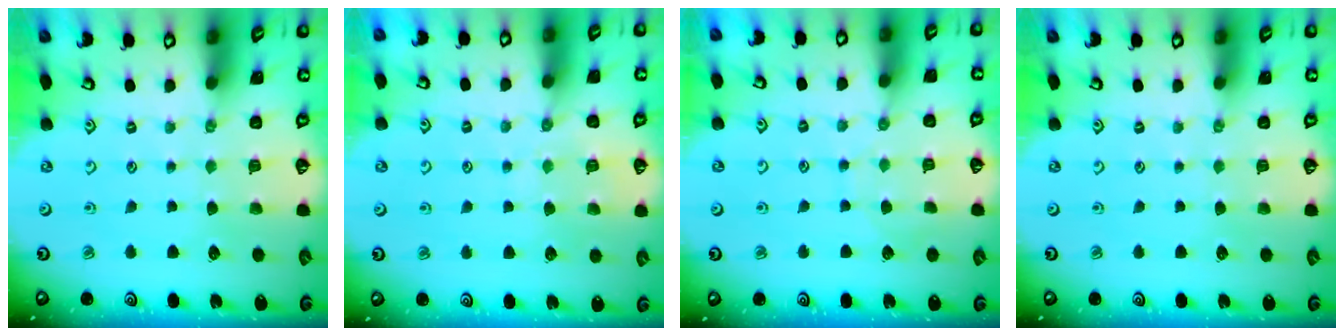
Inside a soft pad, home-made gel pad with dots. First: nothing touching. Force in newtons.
{"total": 6.3, "press": 6.2, "slide": 0.6}
{"total": 6.0, "press": 6.0, "slide": 0.5}
{"total": 0.0}